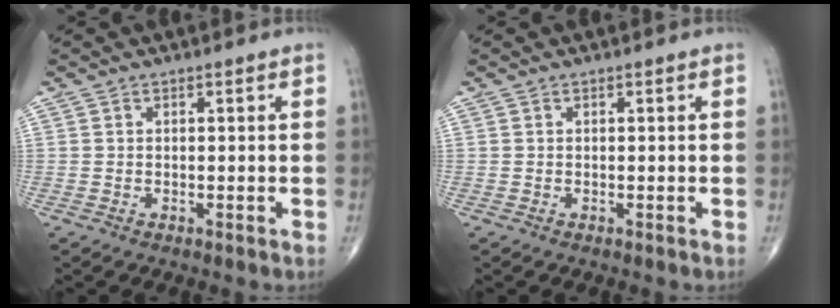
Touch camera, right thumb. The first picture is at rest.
{"total": 0.0}